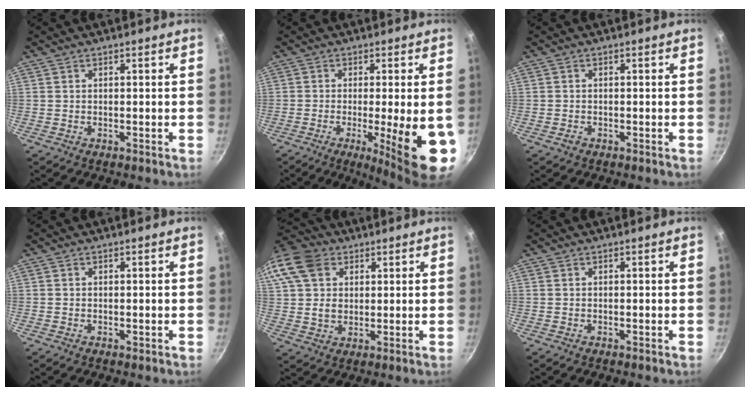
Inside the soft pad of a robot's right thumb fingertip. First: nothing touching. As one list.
[{"total": 13.9, "force": [-3.2, 2.5, 13.3], "torque": [-0.176, -0.009, -0.038]}, {"total": 0.8, "force": [-0.5, 0.6, 0.2], "torque": [-0.005, 0.003, -0.009]}, {"total": 0.0}, {"total": 17.3, "force": [6.3, 13.2, 9.2], "torque": [-0.201, 0.019, 0.110]}, {"total": 0.0}]